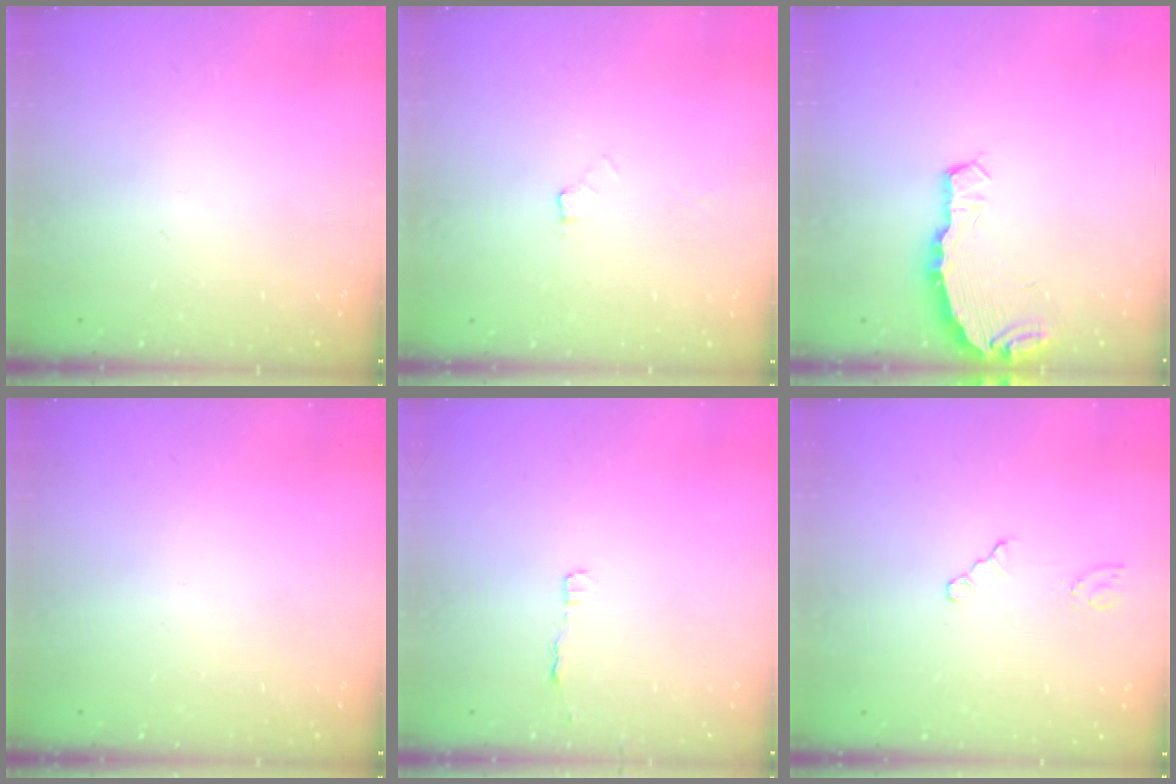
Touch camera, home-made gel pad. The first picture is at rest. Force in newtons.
{"total": 3.9, "press": 2.3, "slide": 3.1}
{"total": 4.3, "press": 4.3, "slide": 0.3}
{"total": 0.0}
{"total": 2.9, "press": 2.9, "slide": 0.4}
{"total": 0.8, "press": 0.8, "slide": 0.1}